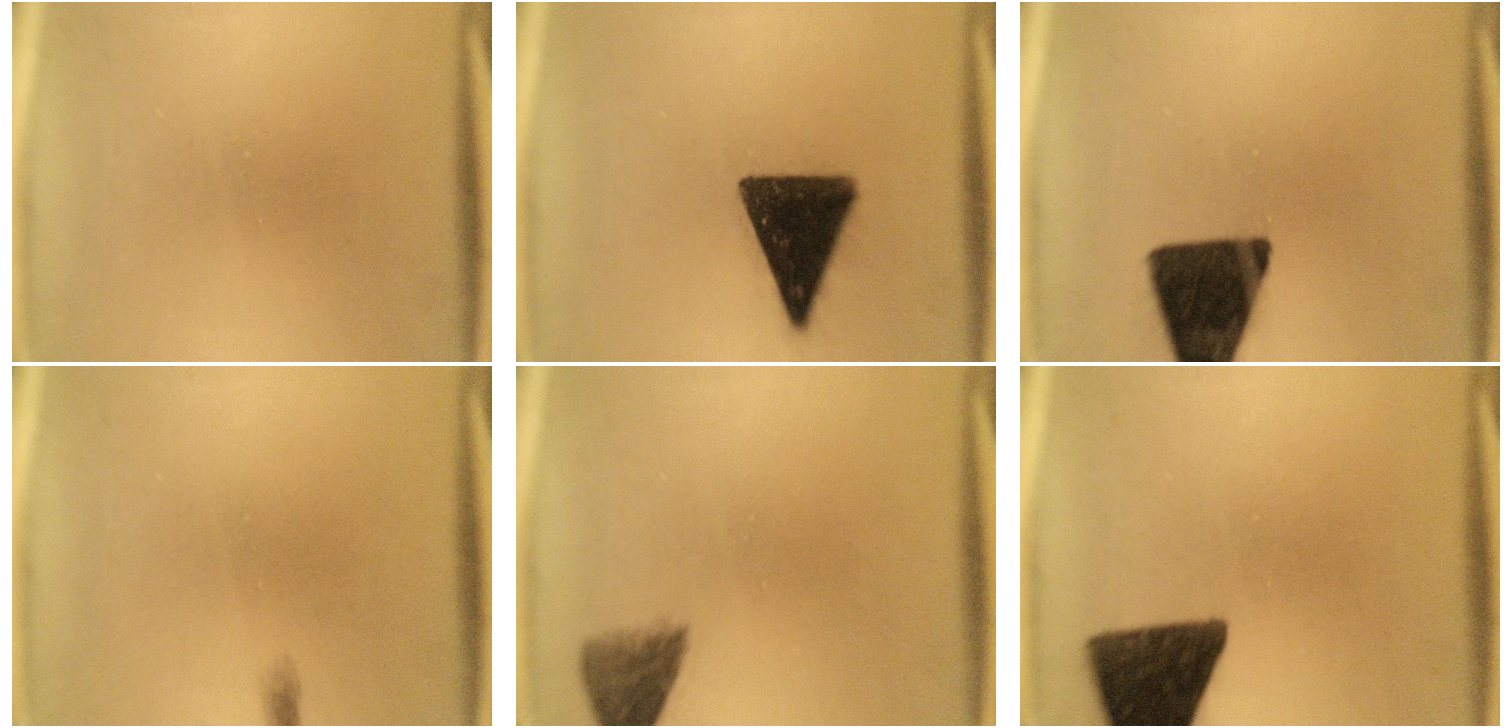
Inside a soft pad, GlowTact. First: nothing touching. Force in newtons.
{"total": 14.2}
{"total": 17.0}
{"total": 0.6}
{"total": 5.0}
{"total": 14.4}